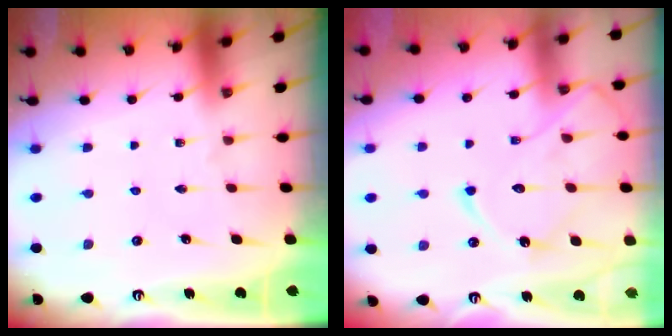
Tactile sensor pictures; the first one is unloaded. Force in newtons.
{"total": 14.4, "press": 14.4, "slide": 1.1}